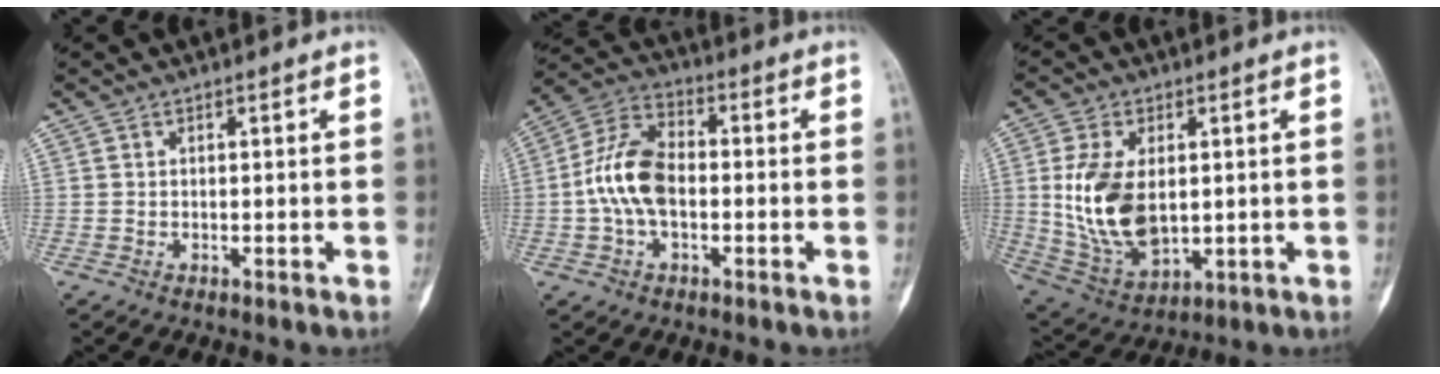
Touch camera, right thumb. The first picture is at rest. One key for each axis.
{"total": 11.1, "fx": -1.0, "fy": 6.6, "fz": 8.9, "tx": -0.175, "ty": 0.034, "tz": -0.027}
{"total": 14.6, "fx": 1.1, "fy": 8.7, "fz": 11.6, "tx": -0.218, "ty": -0.013, "tz": 0.039}